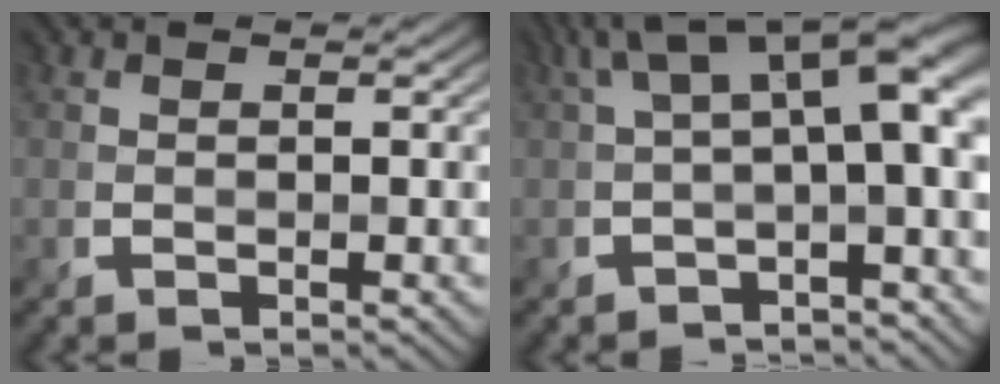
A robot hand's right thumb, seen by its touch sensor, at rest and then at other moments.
{"total": 8.7, "force": [1.4, 2.7, 8.2], "torque": [-0.128, 0.015, 0.023]}